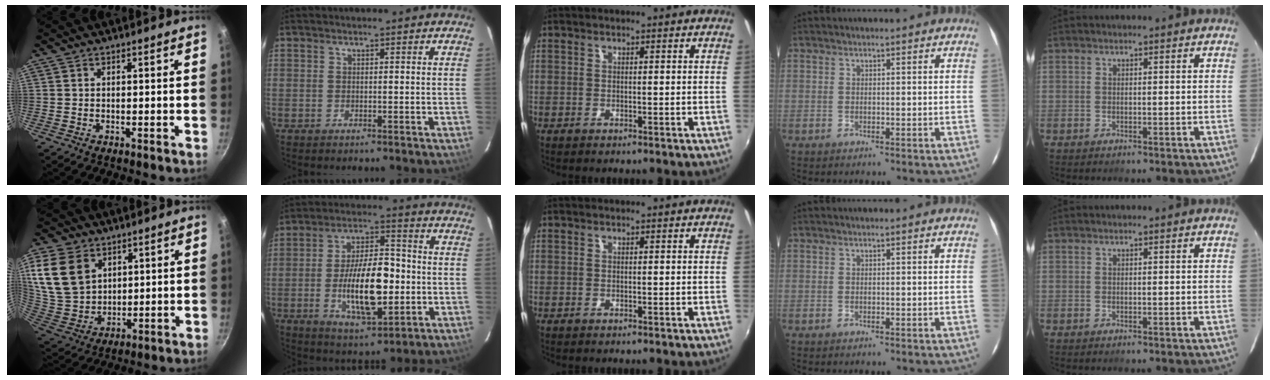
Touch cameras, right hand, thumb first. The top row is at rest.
{"thumb": {"total": 16.0, "force": [6.4, 11.8, 8.7], "torque": [-0.160, -0.022, 0.141]}, "index": {"total": 16.0, "force": [-3.0, 7.1, 14.1], "torque": [-0.252, 0.001, -0.041]}}